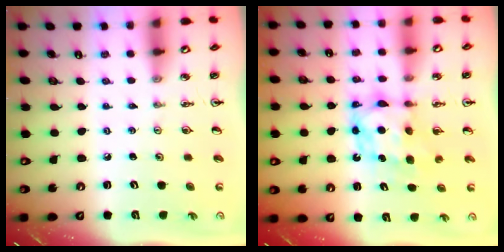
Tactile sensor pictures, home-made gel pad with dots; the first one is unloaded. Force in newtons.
{"total": 7.4, "press": 7.4, "slide": 0.3}